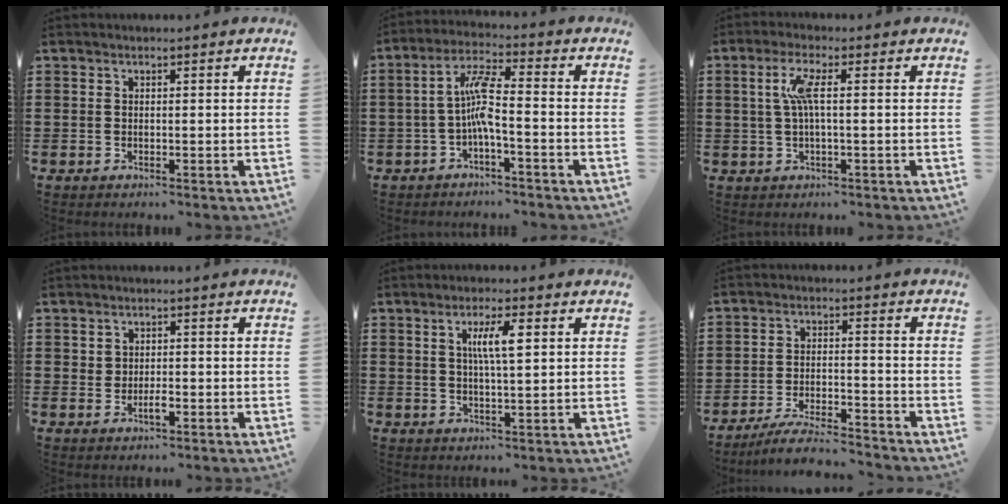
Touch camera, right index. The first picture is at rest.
{"total": 6.3, "force": [-1.5, 1.1, 6.0], "torque": [-0.124, 0.001, -0.031]}
{"total": 4.4, "force": [0.4, 0.5, 4.4], "torque": [-0.091, -0.003, 0.001]}
{"total": 1.8, "force": [-0.4, 1.0, 1.5], "torque": [-0.029, 0.002, -0.008]}
{"total": 5.2, "force": [1.4, 1.0, 4.9], "torque": [-0.100, 0.008, 0.019]}
{"total": 5.8, "force": [-5.4, 0.1, 2.1], "torque": [-0.046, -0.008, -0.106]}